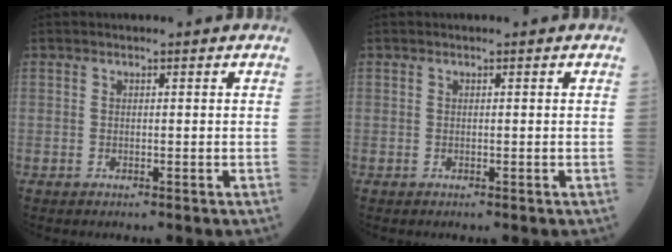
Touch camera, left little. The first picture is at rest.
{"total": 0.0}